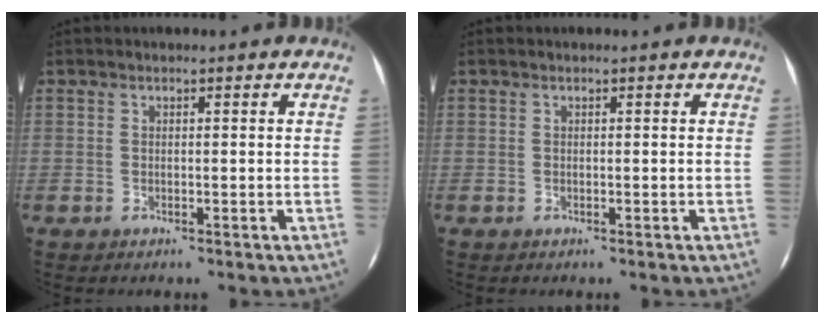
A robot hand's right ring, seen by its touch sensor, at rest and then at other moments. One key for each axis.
{"total": 0.0}